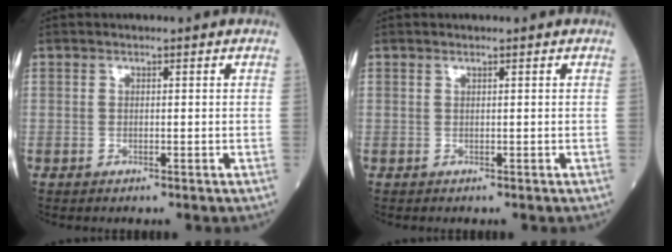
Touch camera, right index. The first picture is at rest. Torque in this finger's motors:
{"motor_torque": [-0.04, 0.04, -0.02, 0.00]}